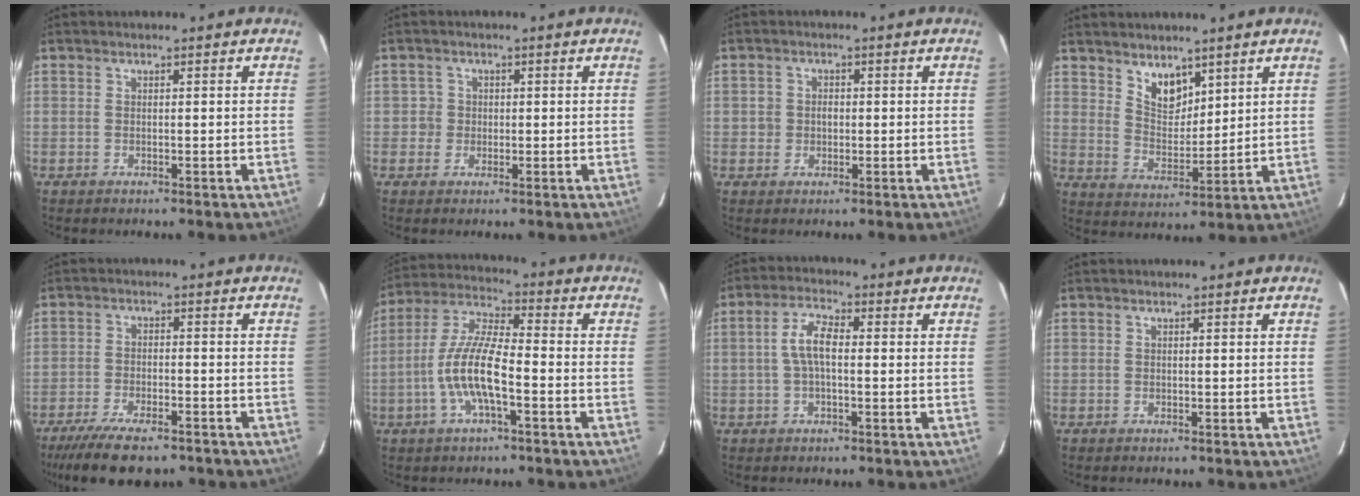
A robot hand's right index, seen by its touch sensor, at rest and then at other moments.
{"total": 2.3, "force": [-0.4, 2.3, -0.1], "torque": [0.007, 0.013, -0.006]}
{"total": 2.7, "force": [-0.4, 2.5, 0.7], "torque": [-0.012, 0.005, -0.010]}
{"total": 6.7, "force": [4.8, 3.5, 3.0], "torque": [-0.042, 0.000, 0.094]}
{"total": 12.7, "force": [-10.0, 3.7, 6.9], "torque": [-0.155, -0.031, -0.166]}
{"total": 11.3, "force": [-3.8, 2.8, 10.3], "torque": [-0.218, 0.003, -0.072]}
{"total": 5.2, "force": [-0.2, 2.0, 4.8], "torque": [-0.100, 0.014, -0.006]}
{"total": 0.0}